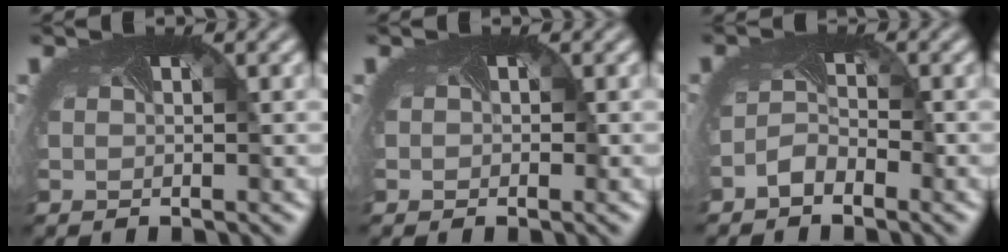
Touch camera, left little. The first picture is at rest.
{"total": 0.6, "force": [0.0, 0.6, 0.1], "torque": [-0.003, -0.006, 0.003]}
{"total": 1.9, "force": [-1.8, 0.6, 0.0], "torque": [-0.018, -0.004, -0.032]}